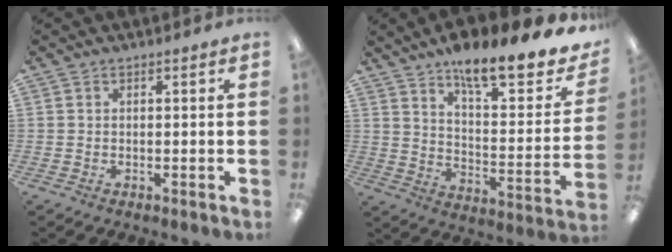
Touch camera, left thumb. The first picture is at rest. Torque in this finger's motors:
{"motor_torque": [0.37, 0.10, 1.15, -1.62, 0.07]}